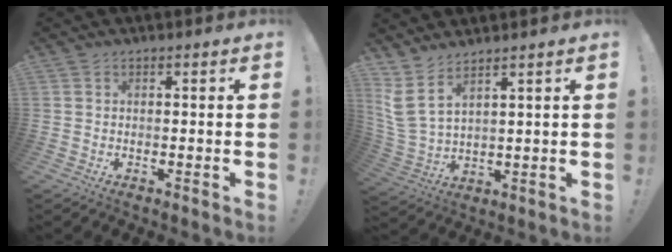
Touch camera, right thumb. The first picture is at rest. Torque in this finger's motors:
{"motor_torque": [-0.03, 0.33, 0.07, 0.18, 0.05]}